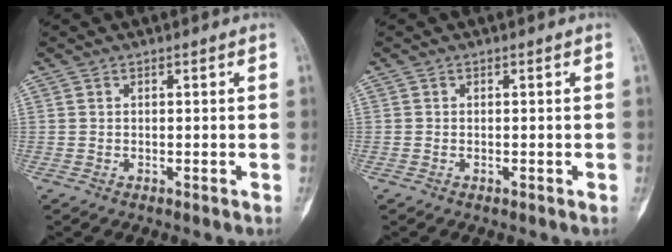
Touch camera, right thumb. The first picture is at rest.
{"total": 0.0}